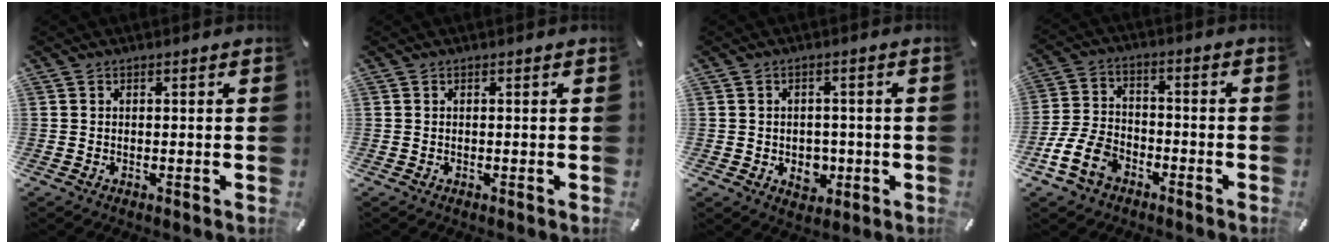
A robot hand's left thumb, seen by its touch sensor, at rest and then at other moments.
{"total": 0.0}
{"total": 4.9, "force": [-0.8, 4.3, 2.3], "torque": [-0.016, 0.000, -0.013]}
{"total": 10.9, "force": [-5.6, 7.5, 5.6], "torque": [-0.125, 0.029, -0.103]}